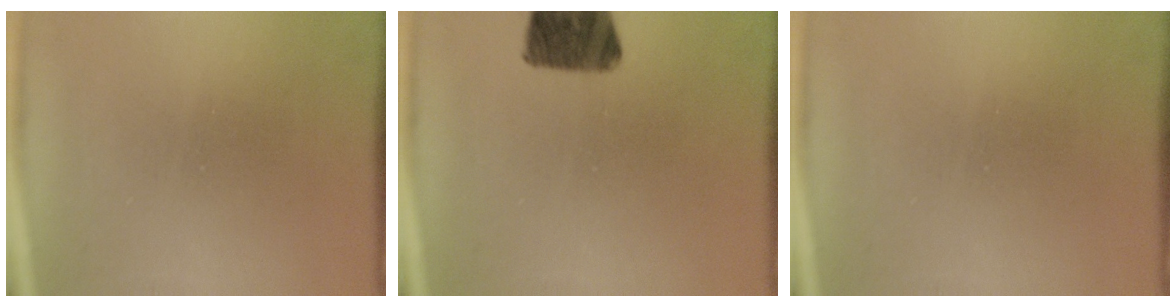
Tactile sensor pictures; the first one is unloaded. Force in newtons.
{"total": 10.9}
{"total": 0.0}